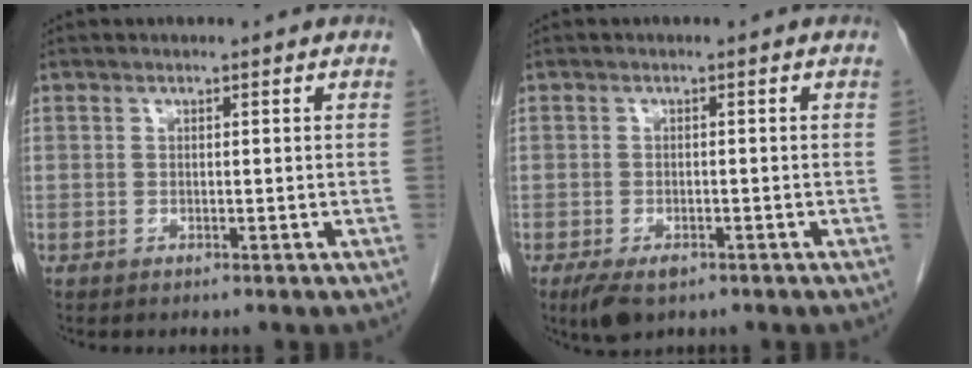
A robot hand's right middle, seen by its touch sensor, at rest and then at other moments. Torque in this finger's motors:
{"motor_torque": [0.44, -0.23, 0.03, 0.01]}